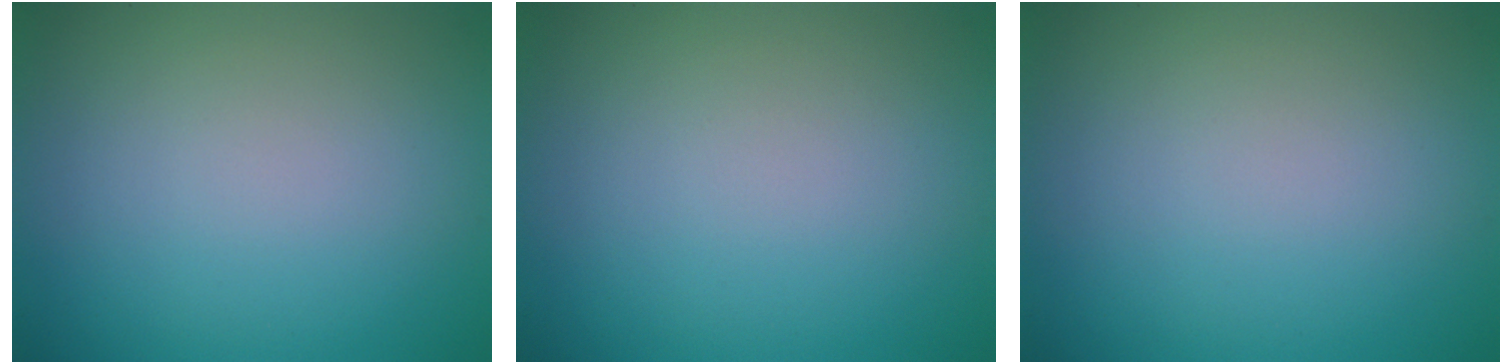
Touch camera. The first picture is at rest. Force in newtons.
{"total": 0.0}
{"total": 0.0}